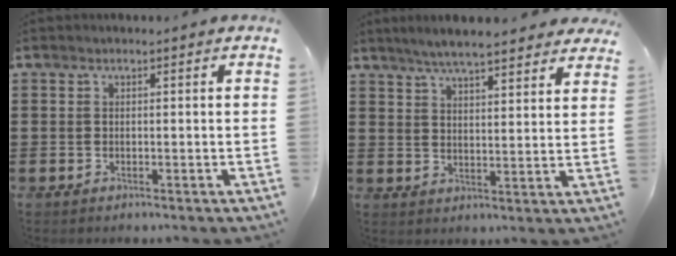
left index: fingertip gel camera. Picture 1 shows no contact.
{"total": 5.6, "force": [5.2, 0.3, 2.1], "torque": [-0.057, -0.014, 0.094]}